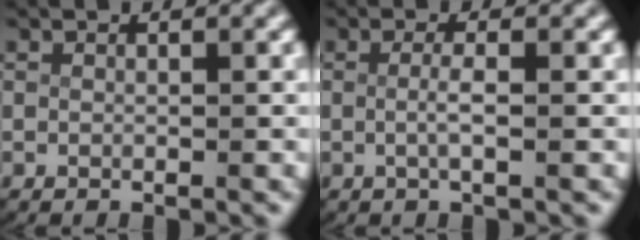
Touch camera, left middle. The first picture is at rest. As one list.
[{"total": 1.7, "force": [-0.4, 0.0, 1.7], "torque": [-0.041, -0.008, -0.005]}]